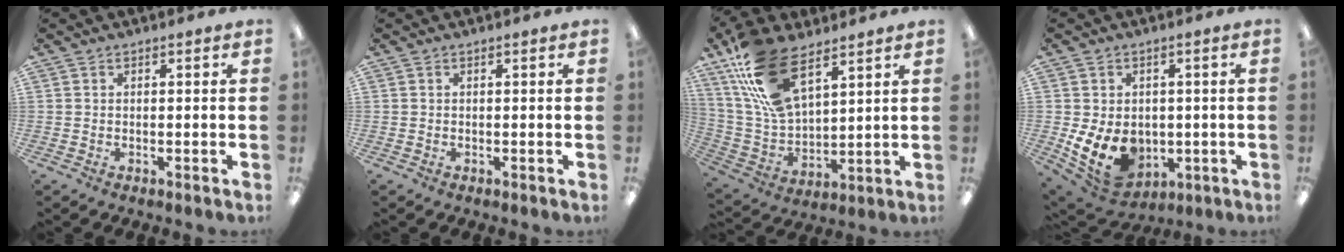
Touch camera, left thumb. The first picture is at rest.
{"total": 0.0}
{"total": 19.1, "force": [11.6, 9.2, 12.0], "torque": [-0.276, -0.039, 0.212]}
{"total": 11.0, "force": [-2.1, 8.2, 7.1], "torque": [-0.135, 0.000, -0.031]}